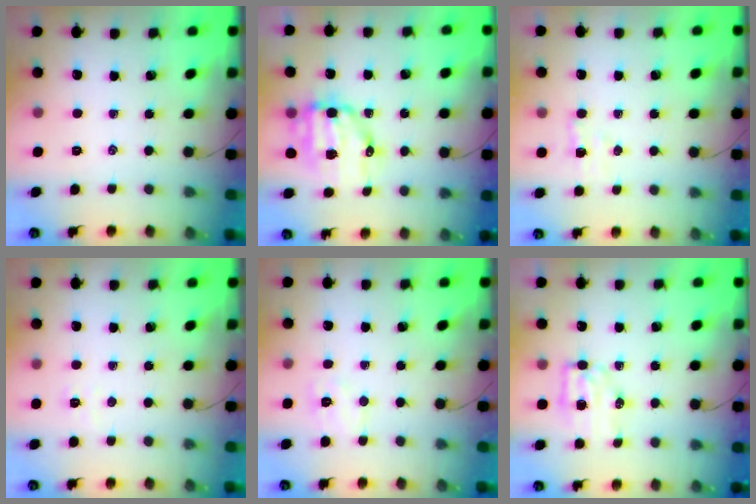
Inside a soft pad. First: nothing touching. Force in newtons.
{"total": 10.7, "press": 10.5, "slide": 2.0}
{"total": 4.1, "press": 3.9, "slide": 1.1}
{"total": 2.3, "press": 2.2, "slide": 0.7}
{"total": 5.9, "press": 5.8, "slide": 1.1}
{"total": 6.5, "press": 6.4, "slide": 1.0}